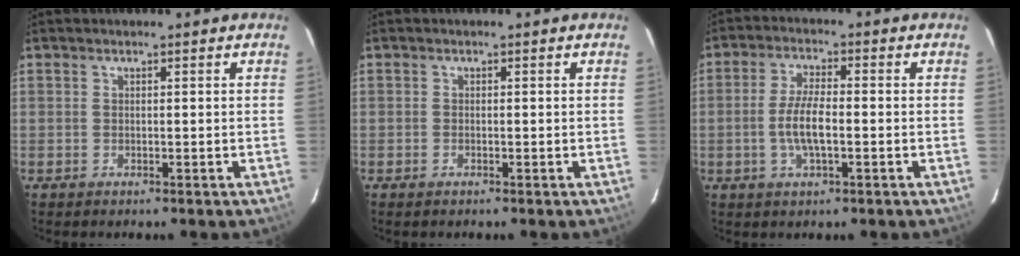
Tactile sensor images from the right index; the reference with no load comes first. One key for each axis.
{"total": 0.7, "fx": -0.5, "fy": 0.4, "fz": 0.3, "tx": -0.008, "ty": -0.002, "tz": -0.012}
{"total": 6.0, "fx": -1.1, "fy": 1.8, "fz": 5.6, "tx": -0.112, "ty": 0.002, "tz": -0.020}